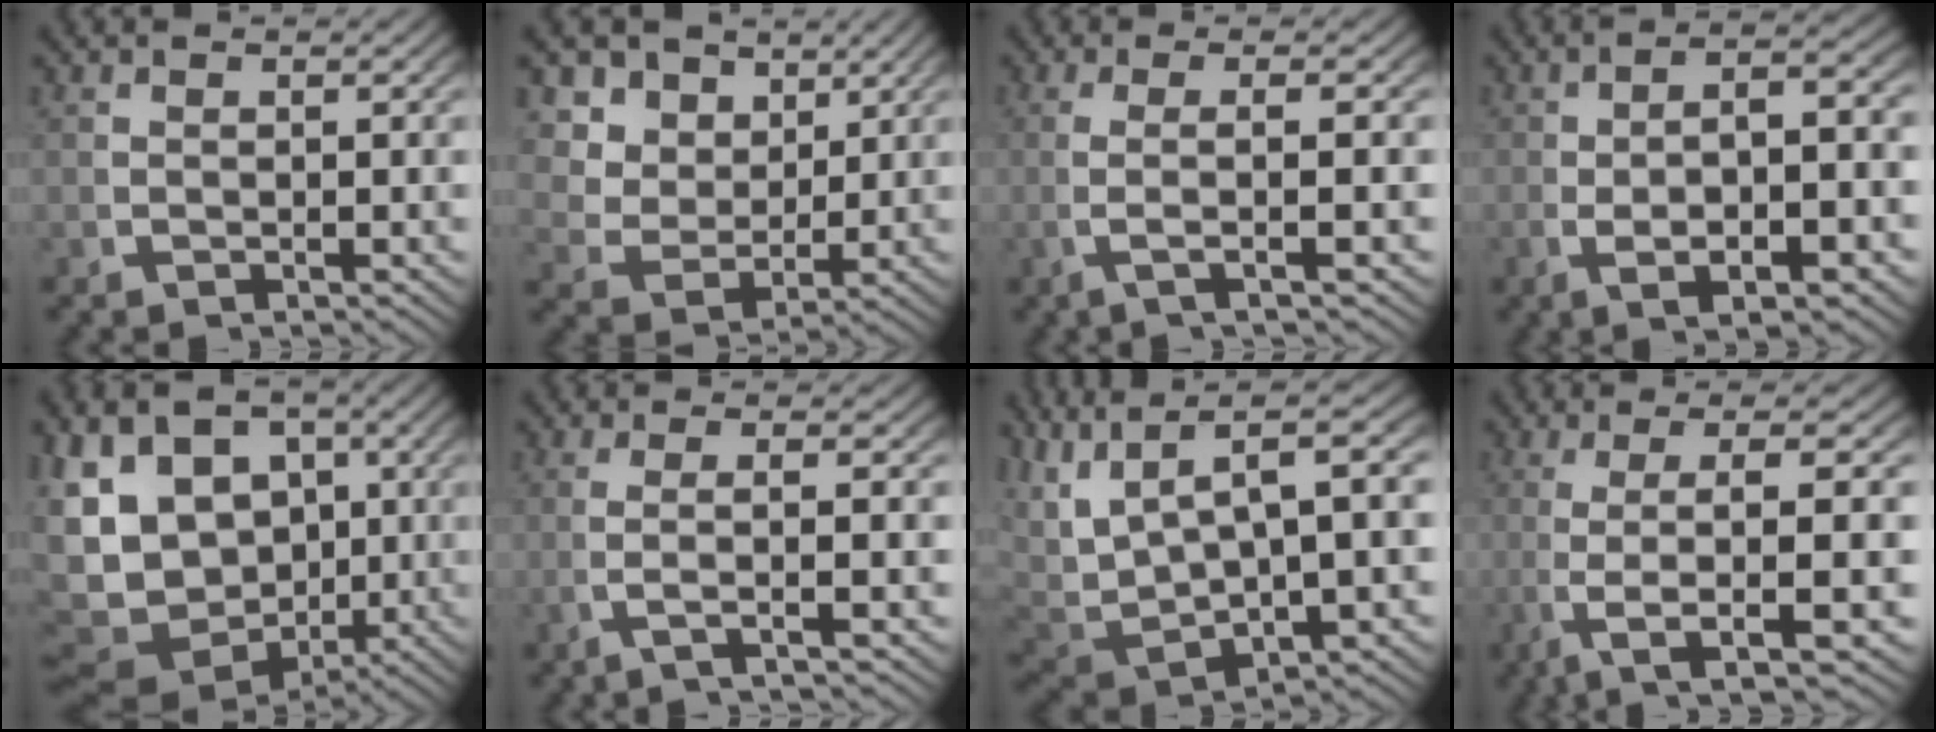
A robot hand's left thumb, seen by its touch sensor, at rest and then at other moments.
{"total": 9.1, "force": [2.2, 7.4, 4.9], "torque": [-0.122, -0.031, 0.044]}
{"total": 4.9, "force": [-0.1, 0.4, 4.9], "torque": [-0.106, 0.003, 0.001]}
{"total": 7.4, "force": [-0.9, 2.5, 7.0], "torque": [-0.119, -0.001, -0.007]}
{"total": 15.8, "force": [-0.7, 12.4, 9.7], "torque": [-0.210, -0.051, 0.005]}
{"total": 4.1, "force": [-0.4, 0.2, 4.1], "torque": [-0.093, 0.002, -0.006]}
{"total": 12.1, "force": [2.4, 7.2, 9.4], "torque": [-0.203, -0.023, 0.061]}
{"total": 9.9, "force": [-0.6, 3.6, 9.2], "torque": [-0.195, -0.022, 0.008]}